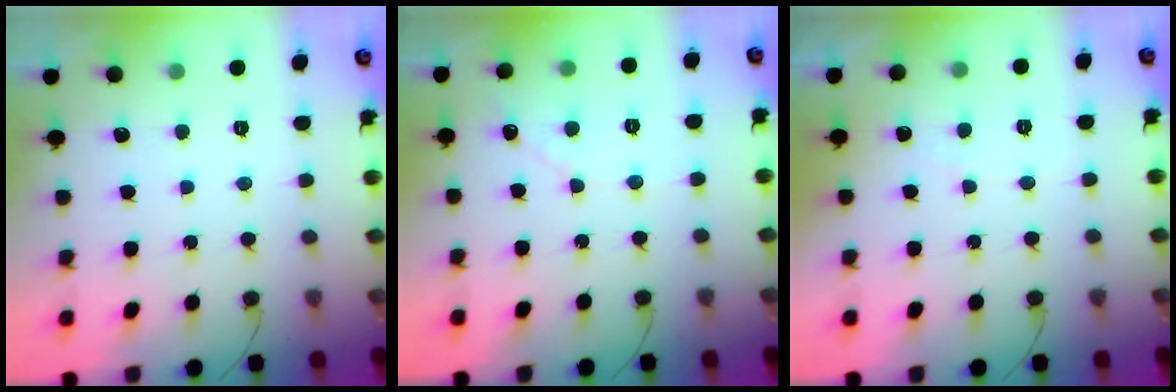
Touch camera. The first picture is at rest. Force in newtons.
{"total": 3.4, "press": 3.4, "slide": 0.4}
{"total": 1.9, "press": 1.9, "slide": 0.2}